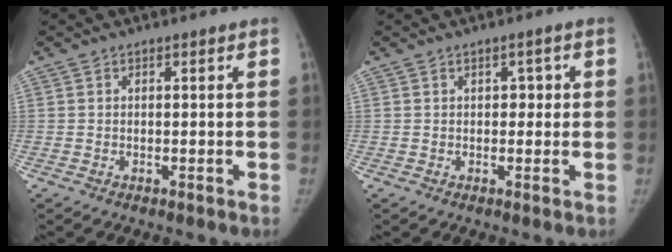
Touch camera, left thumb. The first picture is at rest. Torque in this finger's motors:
{"motor_torque": [-0.14, 0.03, -0.53, 0.21, -0.07]}